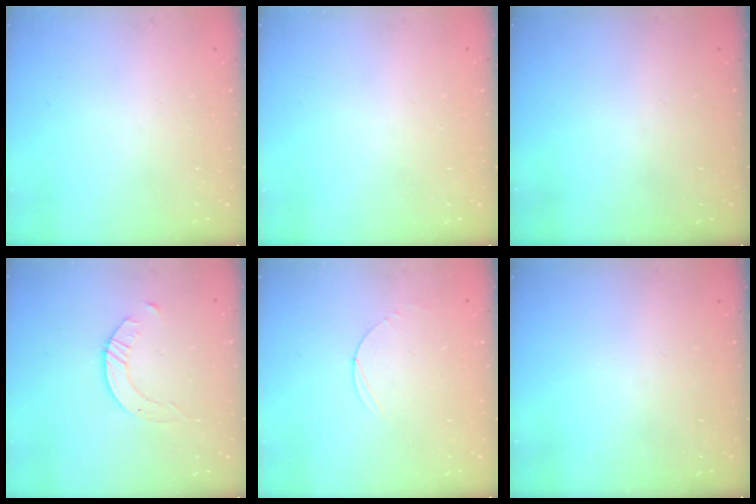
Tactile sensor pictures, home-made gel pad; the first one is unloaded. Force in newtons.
{"total": 0.0}
{"total": 0.0}
{"total": 2.6, "press": 2.6, "slide": 0.3}
{"total": 3.0, "press": 3.0, "slide": 0.3}
{"total": 0.0}